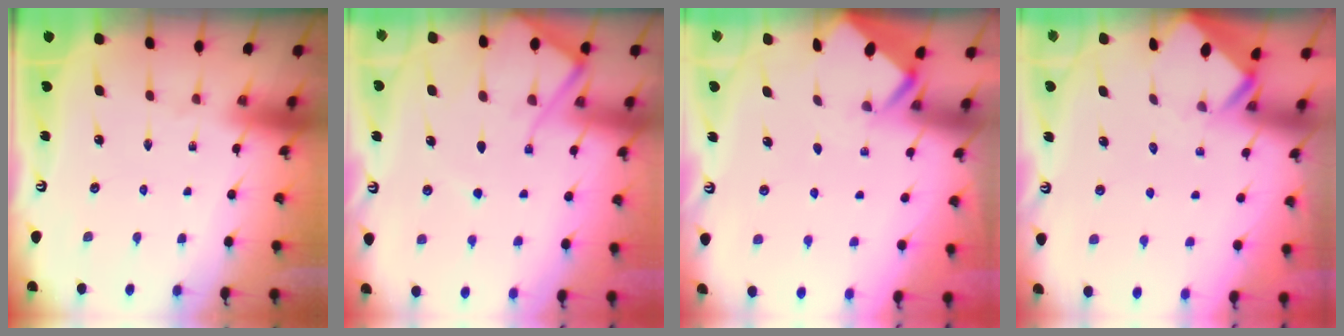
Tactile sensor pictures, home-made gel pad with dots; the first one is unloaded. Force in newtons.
{"total": 8.7, "press": 8.7, "slide": 1.1}
{"total": 2.5, "press": 2.5, "slide": 0.2}
{"total": 2.8, "press": 2.8, "slide": 0.2}